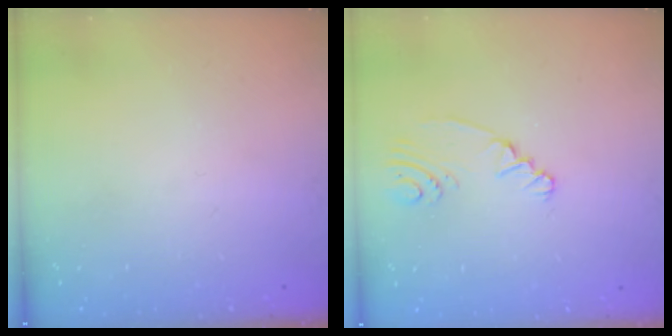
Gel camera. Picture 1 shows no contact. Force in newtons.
{"total": 2.9, "press": 2.7, "slide": 0.9}